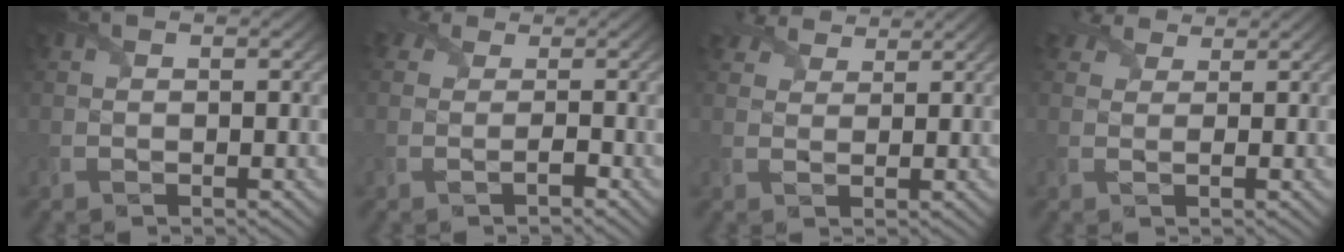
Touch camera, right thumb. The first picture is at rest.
{"total": 2.7, "force": [-0.2, 2.1, 1.6], "torque": [-0.024, 0.001, -0.013]}
{"total": 4.0, "force": [3.3, 1.8, 1.4], "torque": [-0.035, 0.011, 0.060]}
{"total": 3.2, "force": [2.3, 1.7, 1.5], "torque": [-0.033, 0.008, 0.034]}